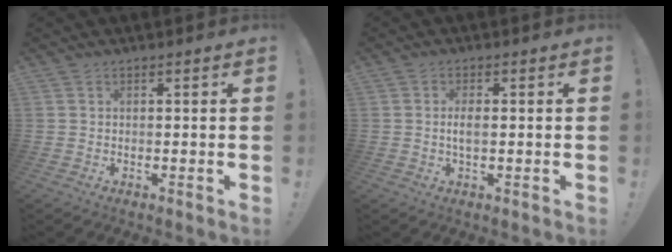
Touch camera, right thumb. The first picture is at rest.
{"total": 2.9, "force": [-0.3, 0.9, 2.7], "torque": [-0.052, -0.001, -0.009]}